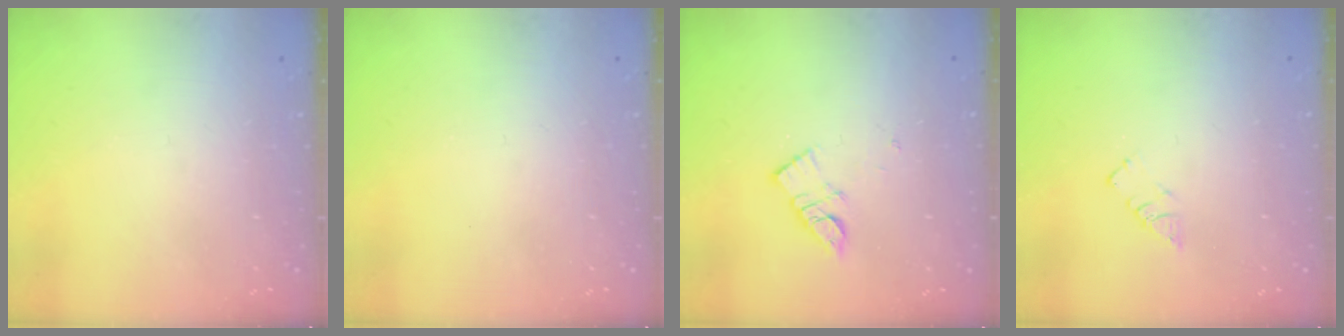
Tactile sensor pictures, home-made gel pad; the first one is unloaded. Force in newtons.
{"total": 1.8, "press": 1.8, "slide": 0.4}
{"total": 8.1, "press": 8.1, "slide": 0.4}
{"total": 2.9, "press": 2.9, "slide": 0.4}